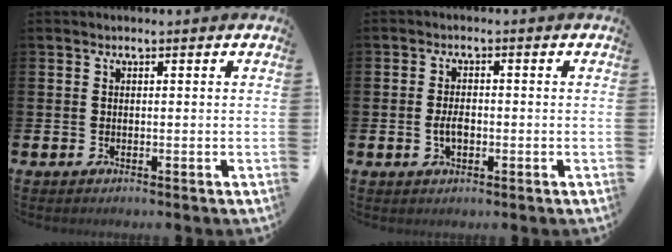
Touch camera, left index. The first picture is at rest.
{"total": 2.5, "force": [-0.7, 1.3, 2.0], "torque": [-0.028, -0.001, -0.016]}